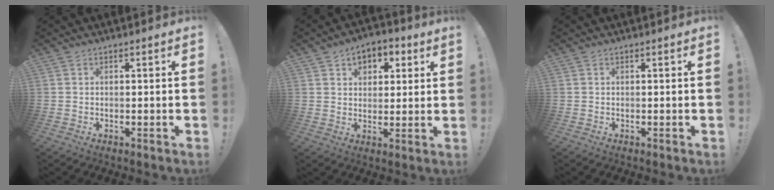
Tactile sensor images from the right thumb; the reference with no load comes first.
{"total": 6.9, "force": [3.3, 5.1, 3.4], "torque": [-0.040, -0.012, 0.060]}
{"total": 0.0}